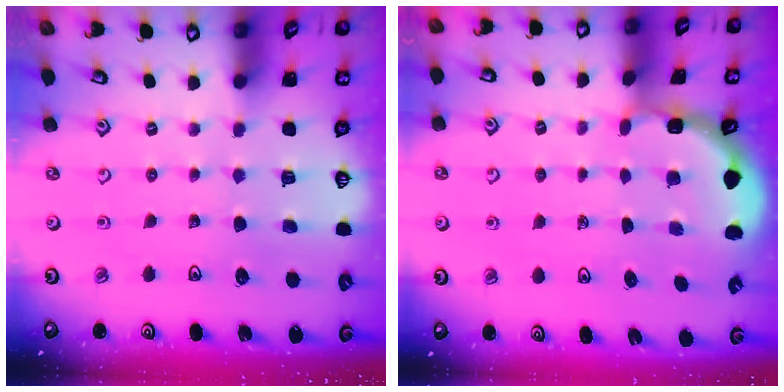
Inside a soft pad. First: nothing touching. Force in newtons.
{"total": 2.1, "press": 2.1, "slide": 0.2}